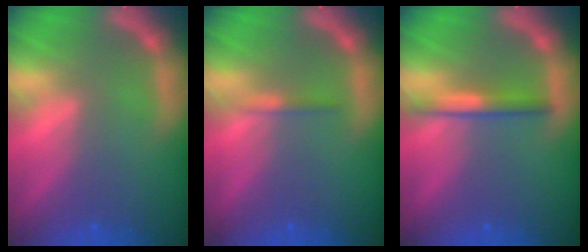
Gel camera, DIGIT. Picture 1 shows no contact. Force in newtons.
{"total": 0.9}
{"total": 2.5}